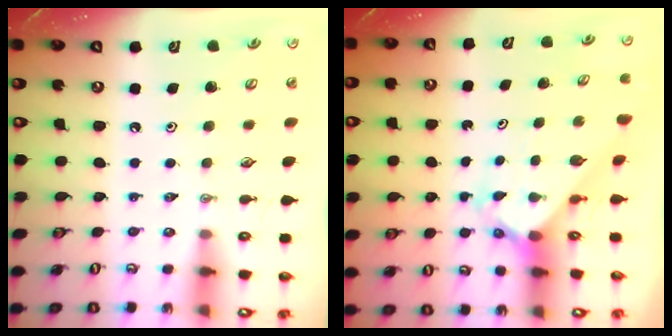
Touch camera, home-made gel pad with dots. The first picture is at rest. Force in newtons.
{"total": 2.4, "press": 2.4, "slide": 0.2}